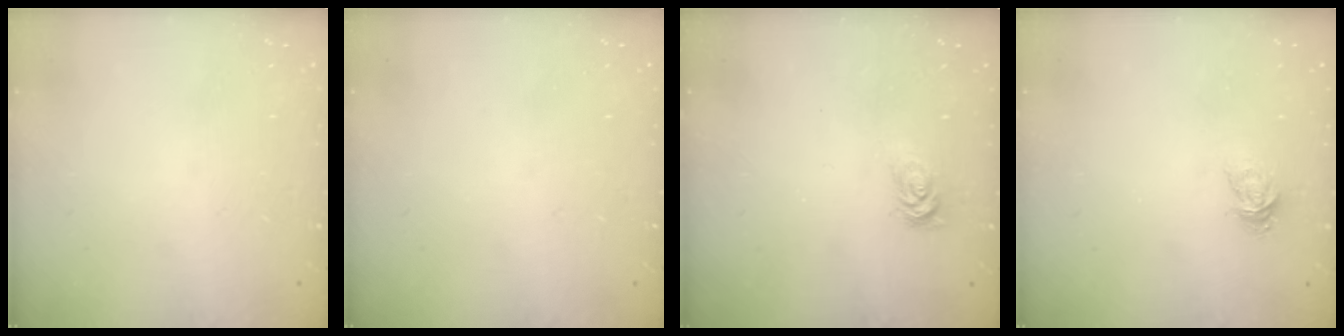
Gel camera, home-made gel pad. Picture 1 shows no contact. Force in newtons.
{"total": 0.0}
{"total": 2.6, "press": 2.6, "slide": 0.4}
{"total": 3.2, "press": 3.2, "slide": 0.2}